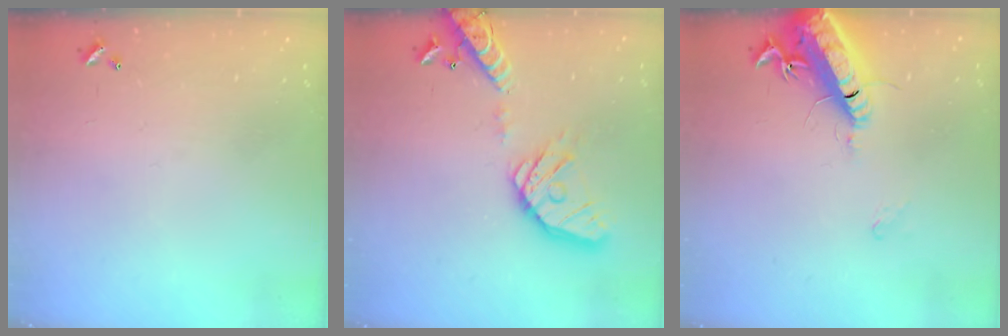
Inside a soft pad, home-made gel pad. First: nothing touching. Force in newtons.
{"total": 19.5, "press": 19.2, "slide": 3.3}
{"total": 17.2, "press": 16.5, "slide": 4.6}